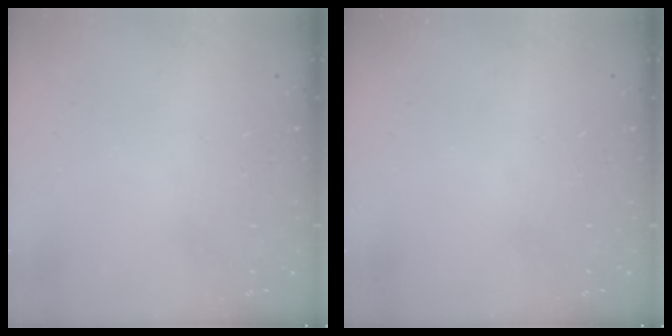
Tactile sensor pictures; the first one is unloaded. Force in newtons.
{"total": 0.0}